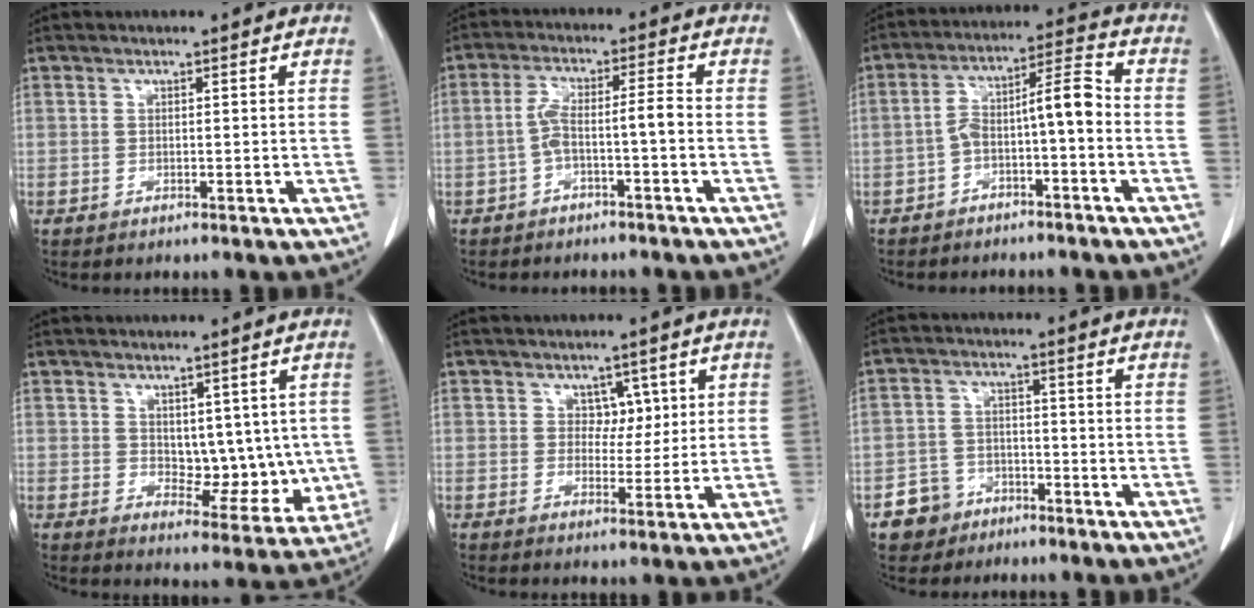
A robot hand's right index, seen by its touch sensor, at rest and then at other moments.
{"total": 5.0, "force": [-1.6, 0.4, 4.7], "torque": [-0.095, 0.024, -0.024]}
{"total": 7.9, "force": [-2.2, 1.5, 7.4], "torque": [-0.129, 0.040, -0.037]}
{"total": 7.9, "force": [1.2, 4.9, 6.0], "torque": [-0.059, -0.002, 0.031]}
{"total": 3.3, "force": [1.4, 2.4, 1.7], "torque": [-0.013, 0.002, 0.021]}
{"total": 5.3, "force": [-3.2, 4.2, 0.5], "torque": [-0.003, 0.013, -0.052]}